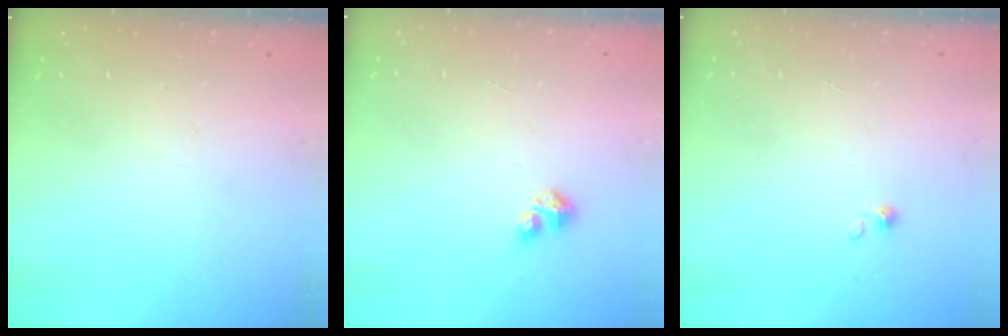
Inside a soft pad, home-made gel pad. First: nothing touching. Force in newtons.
{"total": 2.7, "press": 2.7, "slide": 0.3}
{"total": 0.7, "press": 0.7, "slide": 0.1}